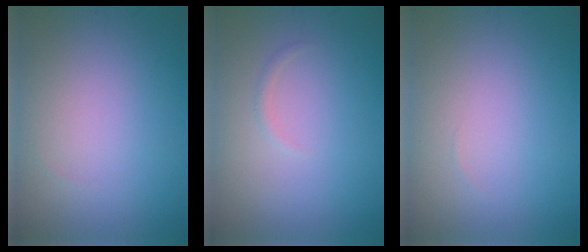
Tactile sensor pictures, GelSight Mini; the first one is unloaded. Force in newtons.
{"total": 0.6, "press": 0.6, "slide": 0.0}
{"total": 0.0}